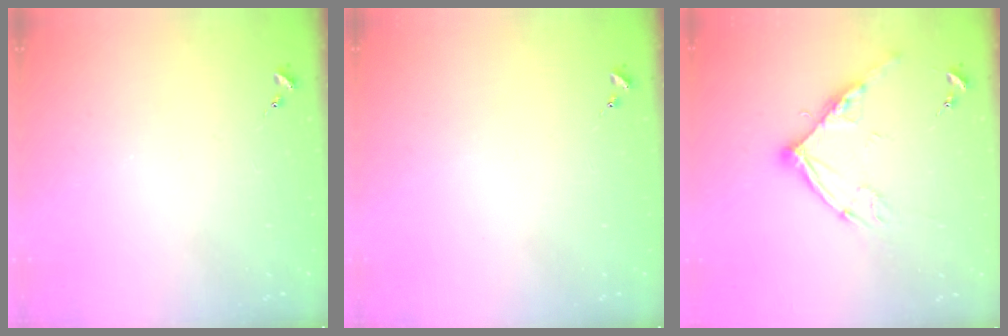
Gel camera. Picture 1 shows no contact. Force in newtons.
{"total": 0.0}
{"total": 12.9, "press": 12.8, "slide": 1.3}